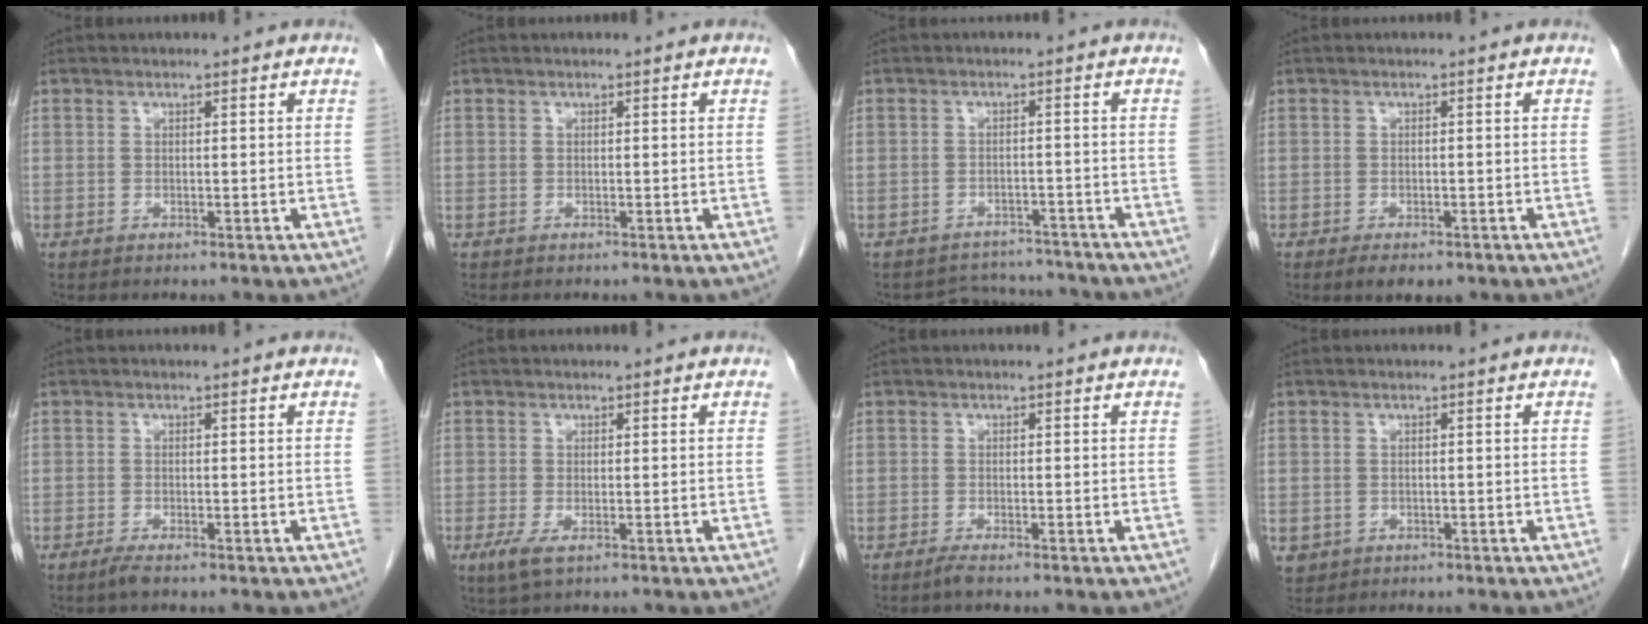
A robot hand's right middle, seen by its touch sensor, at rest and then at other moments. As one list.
[{"total": 0.0}, {"total": 5.8, "force": [-5.5, 1.7, -1.0], "torque": [0.015, 0.020, -0.072]}, {"total": 3.5, "force": [-2.4, 1.6, 2.0], "torque": [-0.027, -0.004, -0.029]}, {"total": 1.4, "force": [-1.0, 0.0, 0.9], "torque": [-0.027, -0.005, -0.022]}, {"total": 2.6, "force": [-1.1, 0.7, 2.2], "torque": [-0.049, -0.009, -0.018]}, {"total": 1.1, "force": [-0.8, -0.1, 0.7], "torque": [-0.018, -0.003, -0.018]}, {"total": 2.4, "force": [-0.9, 2.1, 0.5], "torque": [-0.005, 0.002, -0.007]}]